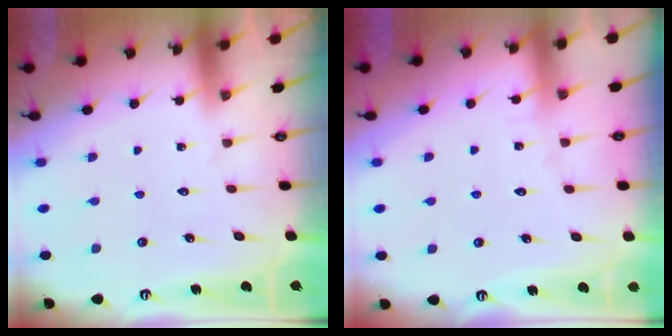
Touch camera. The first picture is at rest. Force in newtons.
{"total": 2.5, "press": 2.5, "slide": 0.2}